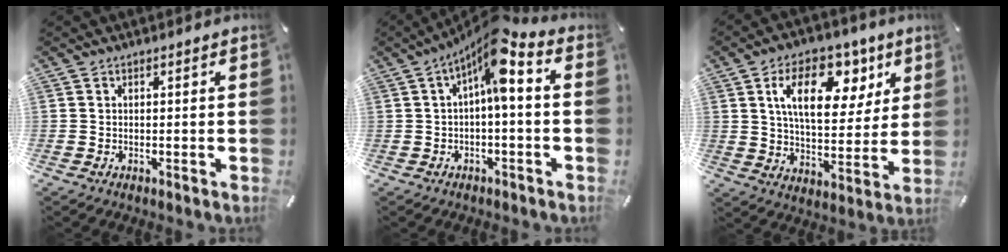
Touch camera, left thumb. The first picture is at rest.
{"total": 10.2, "force": [2.5, 3.4, 9.3], "torque": [-0.148, -0.017, 0.042]}
{"total": 17.0, "force": [7.4, 9.8, 11.8], "torque": [-0.182, -0.015, 0.123]}